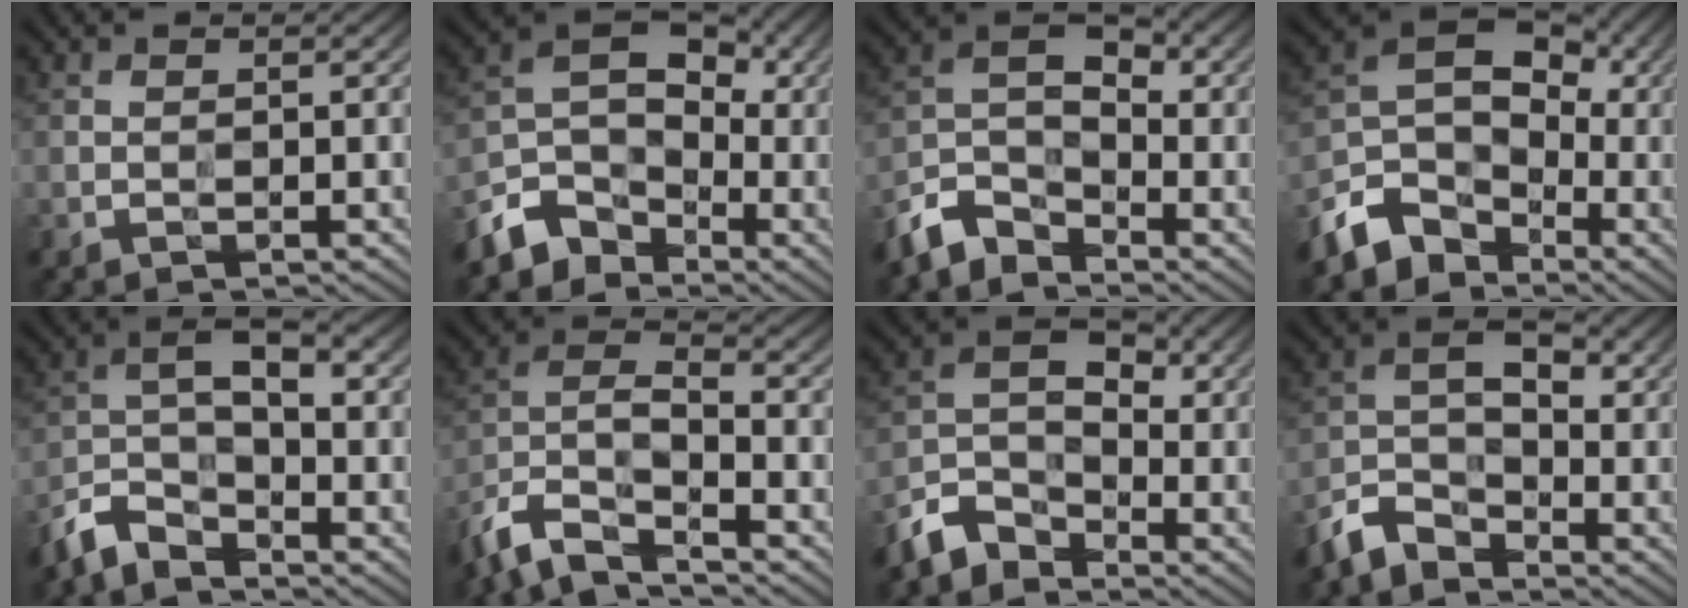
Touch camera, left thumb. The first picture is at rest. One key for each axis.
{"total": 8.7, "fx": -4.6, "fy": 6.2, "fz": 4.1, "tx": -0.080, "ty": -0.005, "tz": -0.109}
{"total": 7.1, "fx": -5.4, "fy": 3.4, "fz": 3.1, "tx": -0.060, "ty": -0.003, "tz": -0.130}
{"total": 10.7, "fx": -4.8, "fy": 7.7, "fz": 5.7, "tx": -0.125, "ty": -0.006, "tz": -0.110}
{"total": 6.2, "fx": -4.4, "fy": 2.3, "fz": 3.7, "tx": -0.076, "ty": 0.002, "tz": -0.103}
{"total": 10.1, "fx": -7.4, "fy": 3.4, "fz": 6.0, "tx": -0.120, "ty": -0.009, "tz": -0.160}
{"total": 6.7, "fx": -4.7, "fy": 3.9, "fz": 2.9, "tx": -0.056, "ty": 0.000, "tz": -0.114}
{"total": 5.9, "fx": -4.2, "fy": 2.9, "fz": 2.8, "tx": -0.053, "ty": 0.000, "tz": -0.103}